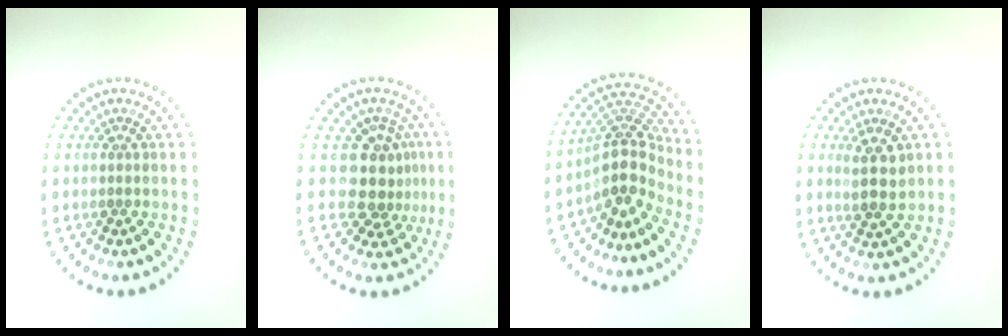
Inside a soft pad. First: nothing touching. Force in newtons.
{"total": 3.4, "press": 2.4, "slide": 2.3}
{"total": 4.2, "press": 3.1, "slide": 2.8}
{"total": 2.5, "press": 2.3, "slide": 0.9}